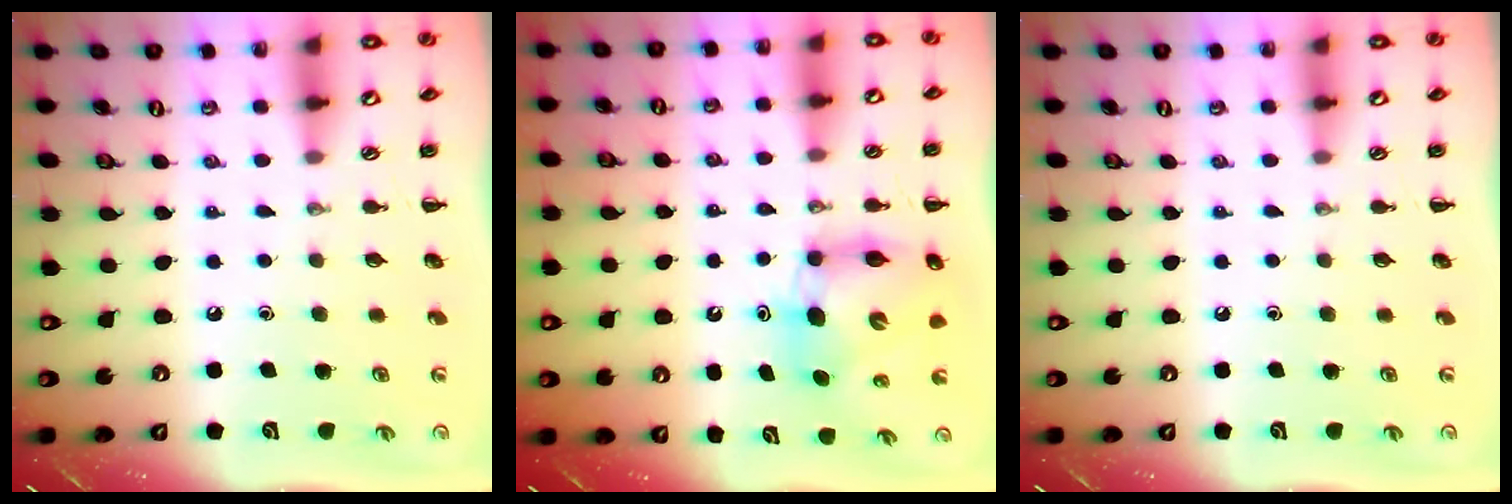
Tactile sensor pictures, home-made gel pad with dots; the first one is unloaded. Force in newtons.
{"total": 6.8, "press": 6.7, "slide": 1.3}
{"total": 0.0}